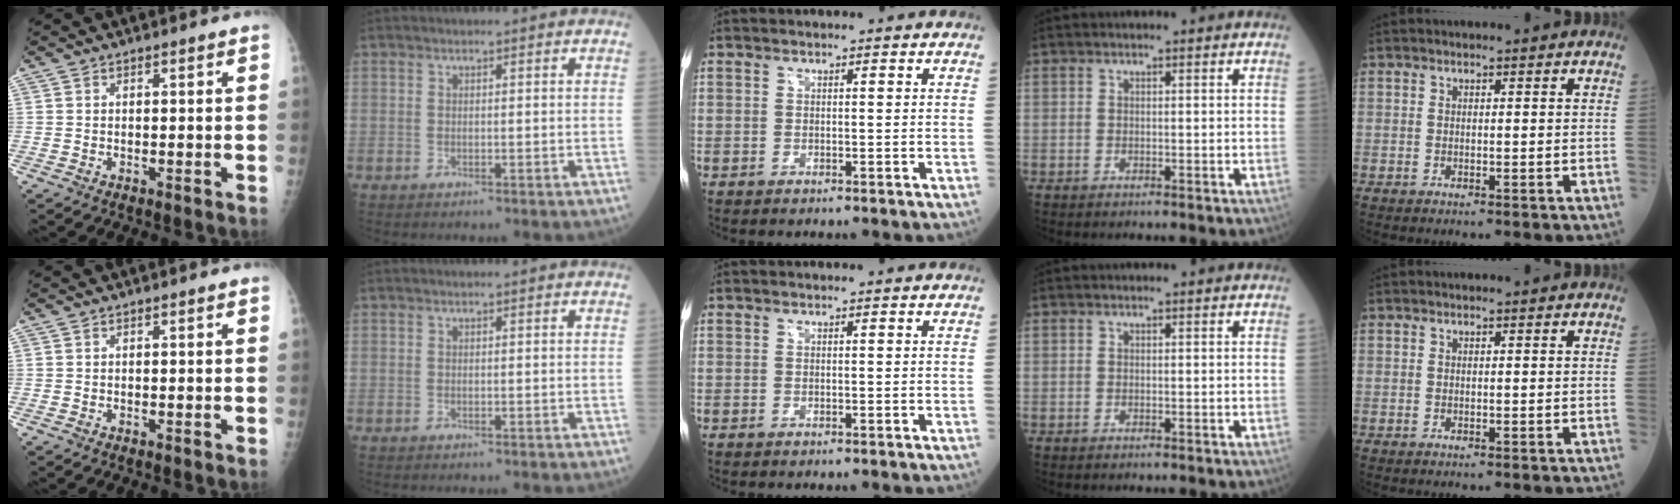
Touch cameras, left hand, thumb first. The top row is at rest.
{}